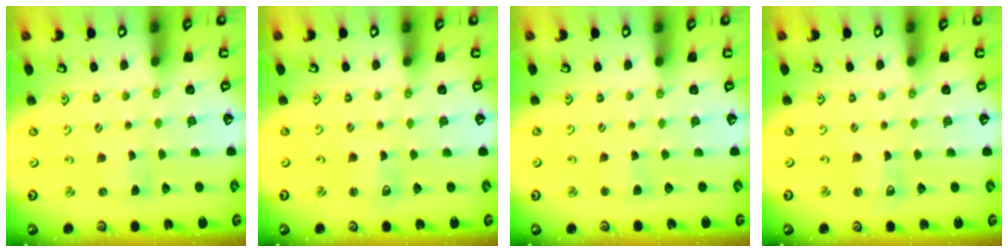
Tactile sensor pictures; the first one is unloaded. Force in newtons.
{"total": 2.3, "press": 2.3, "slide": 0.3}
{"total": 2.6, "press": 2.6, "slide": 0.4}
{"total": 1.7, "press": 1.6, "slide": 0.3}